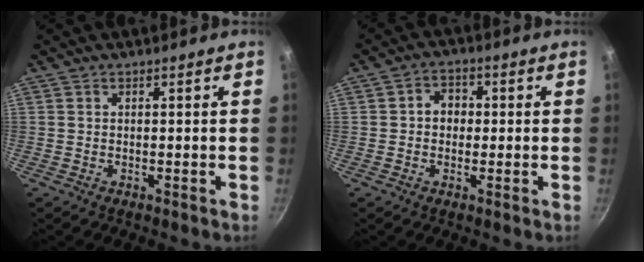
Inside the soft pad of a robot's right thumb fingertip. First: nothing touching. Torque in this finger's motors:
{"motor_torque": [-0.49, 0.38, 0.11, -0.02, 0.02]}